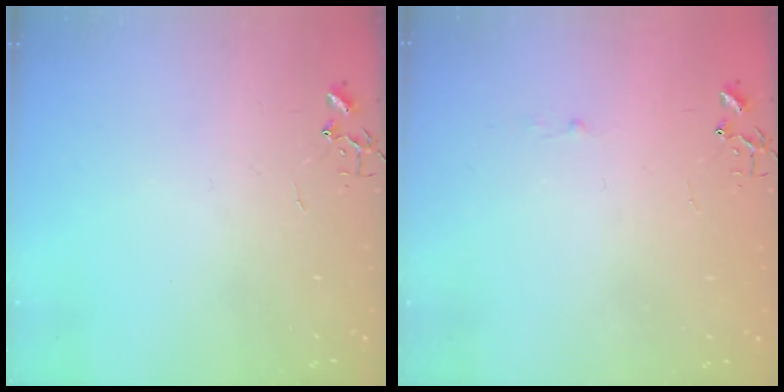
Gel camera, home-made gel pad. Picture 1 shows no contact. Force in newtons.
{"total": 1.8, "press": 1.8, "slide": 0.2}